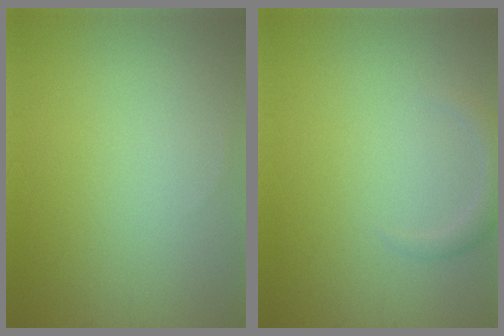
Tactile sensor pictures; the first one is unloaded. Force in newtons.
{"total": 1.6, "press": 1.6, "slide": 0.1}